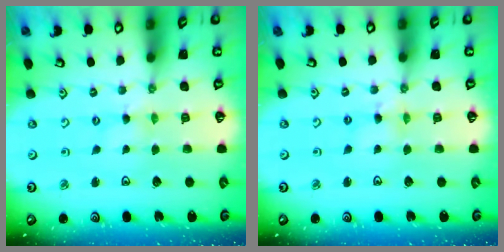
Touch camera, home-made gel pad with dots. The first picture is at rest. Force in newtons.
{"total": 3.3, "press": 3.3, "slide": 0.3}